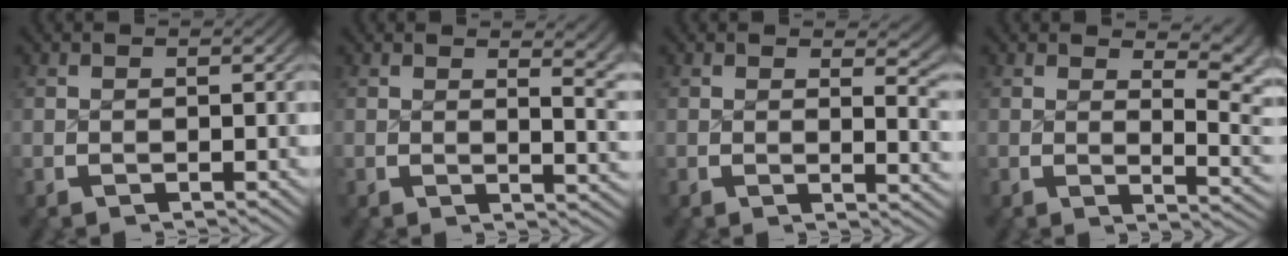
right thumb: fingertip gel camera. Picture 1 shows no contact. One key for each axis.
{"total": 3.5, "fx": 1.6, "fy": 1.1, "fz": 3.0, "tx": -0.021, "ty": -0.008, "tz": 0.022}
{"total": 3.1, "fx": 1.6, "fy": 1.0, "fz": 2.4, "tx": -0.012, "ty": -0.008, "tz": 0.020}
{"total": 4.2, "fx": 1.3, "fy": 1.8, "fz": 3.6, "tx": -0.018, "ty": -0.007, "tz": 0.023}